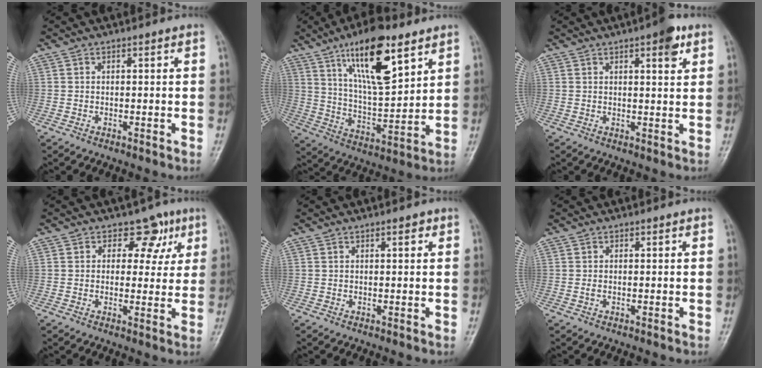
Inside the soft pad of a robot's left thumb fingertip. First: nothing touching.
{"total": 17.7, "force": [9.7, 6.0, 13.6], "torque": [-0.203, -0.047, 0.173]}
{"total": 4.9, "force": [2.6, 1.3, 3.9], "torque": [-0.045, -0.010, 0.032]}
{"total": 6.5, "force": [2.9, 4.9, 3.2], "torque": [0.007, -0.003, 0.030]}
{"total": 1.2, "force": [0.7, 0.5, 0.9], "torque": [-0.008, 0.001, 0.006]}
{"total": 0.5, "force": [0.0, 0.3, 0.4], "torque": [-0.012, -0.002, -0.001]}